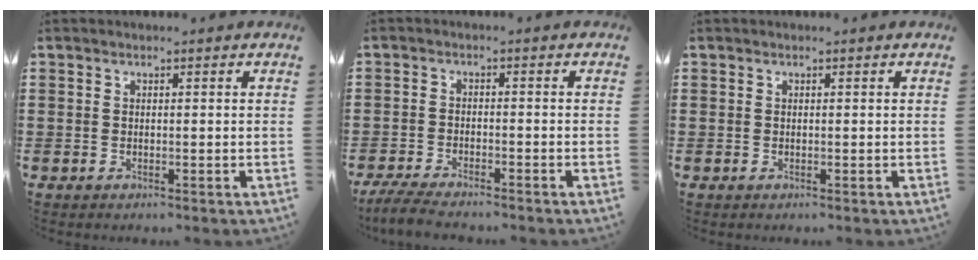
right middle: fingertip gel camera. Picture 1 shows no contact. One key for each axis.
{"total": 4.0, "fx": -3.7, "fy": 0.3, "fz": 1.4, "tx": -0.044, "ty": -0.011, "tz": -0.079}
{"total": 0.0}